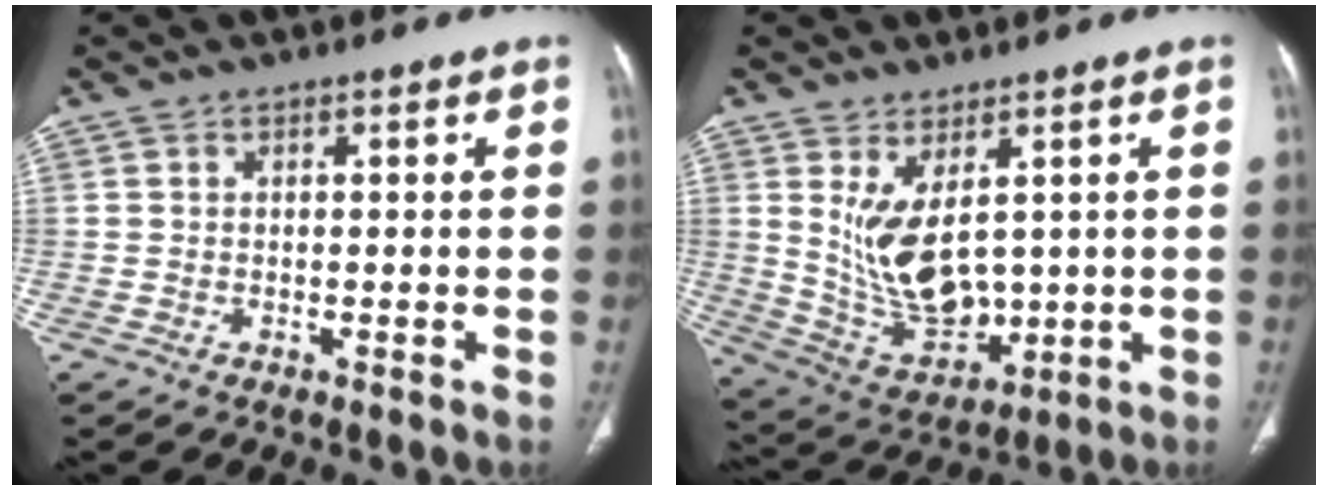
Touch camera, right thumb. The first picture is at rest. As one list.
[{"total": 11.9, "force": [2.5, 6.6, 9.6], "torque": [-0.149, -0.025, 0.074]}]